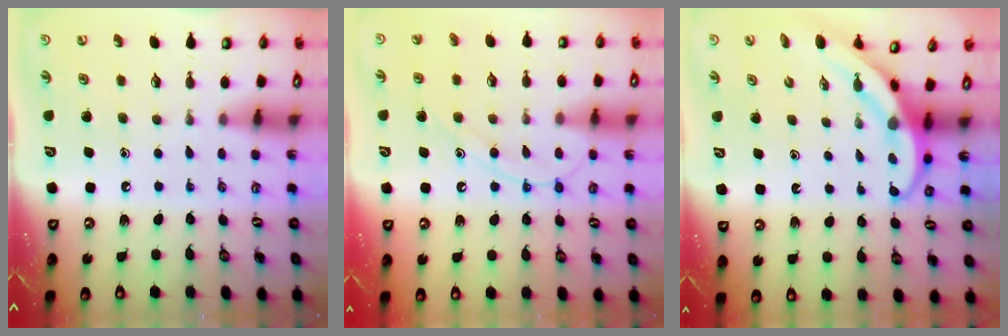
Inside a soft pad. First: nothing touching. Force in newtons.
{"total": 10.9, "press": 10.8, "slide": 1.0}
{"total": 4.0, "press": 4.0, "slide": 0.4}